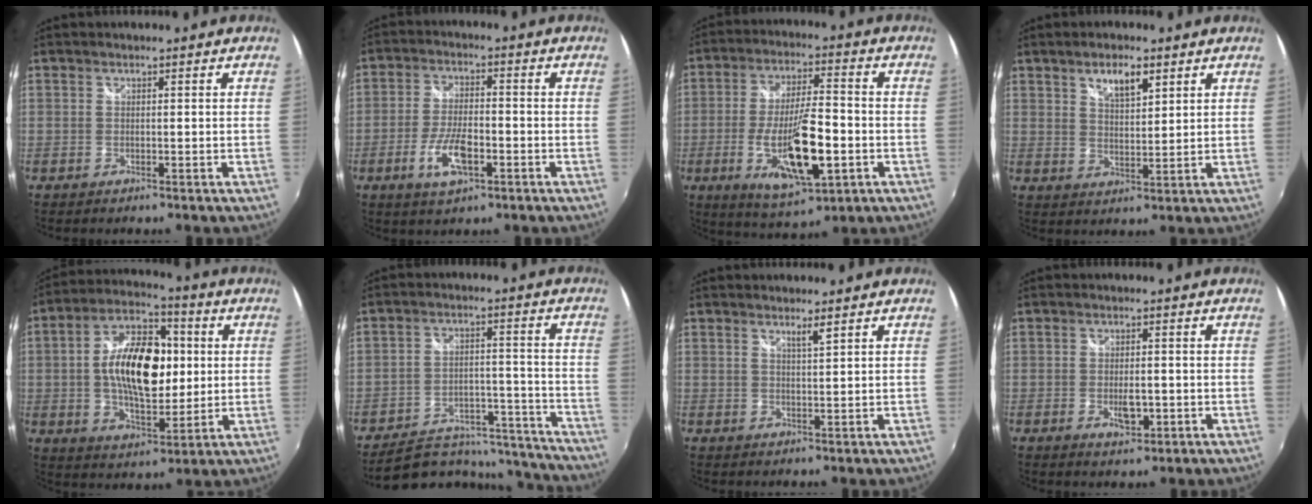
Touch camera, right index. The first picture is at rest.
{"total": 8.2, "force": [-3.5, 3.3, 6.6], "torque": [-0.140, -0.007, -0.063]}
{"total": 15.8, "force": [-4.6, 4.5, 14.5], "torque": [-0.275, -0.021, -0.070]}
{"total": 5.7, "force": [3.5, 2.3, 3.9], "torque": [-0.063, 0.005, 0.061]}
{"total": 17.2, "force": [1.2, 9.2, 14.4], "torque": [-0.254, 0.021, 0.021]}
{"total": 18.1, "force": [-16.1, 7.0, 4.6], "torque": [-0.083, 0.048, -0.202]}
{"total": 1.8, "force": [1.3, -0.3, 1.2], "torque": [-0.020, -0.004, 0.021]}
{"total": 3.9, "force": [-1.1, 2.0, 3.2], "torque": [-0.056, -0.008, -0.015]}